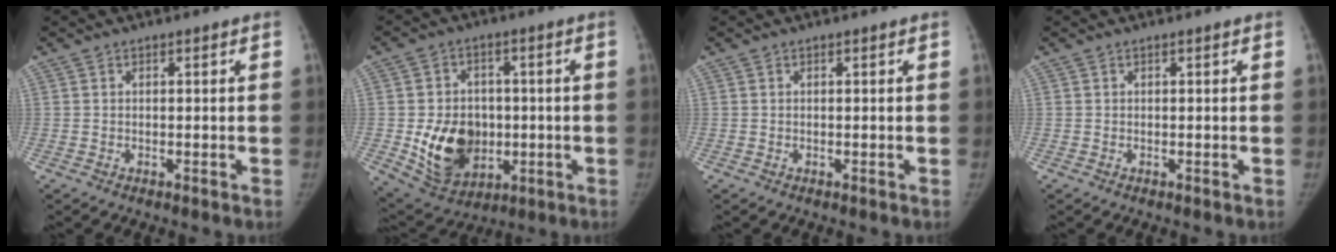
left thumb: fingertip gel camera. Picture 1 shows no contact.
{"total": 14.3, "force": [-2.1, 10.9, 8.9], "torque": [-0.099, -0.004, -0.017]}
{"total": 0.0}
{"total": 0.0}